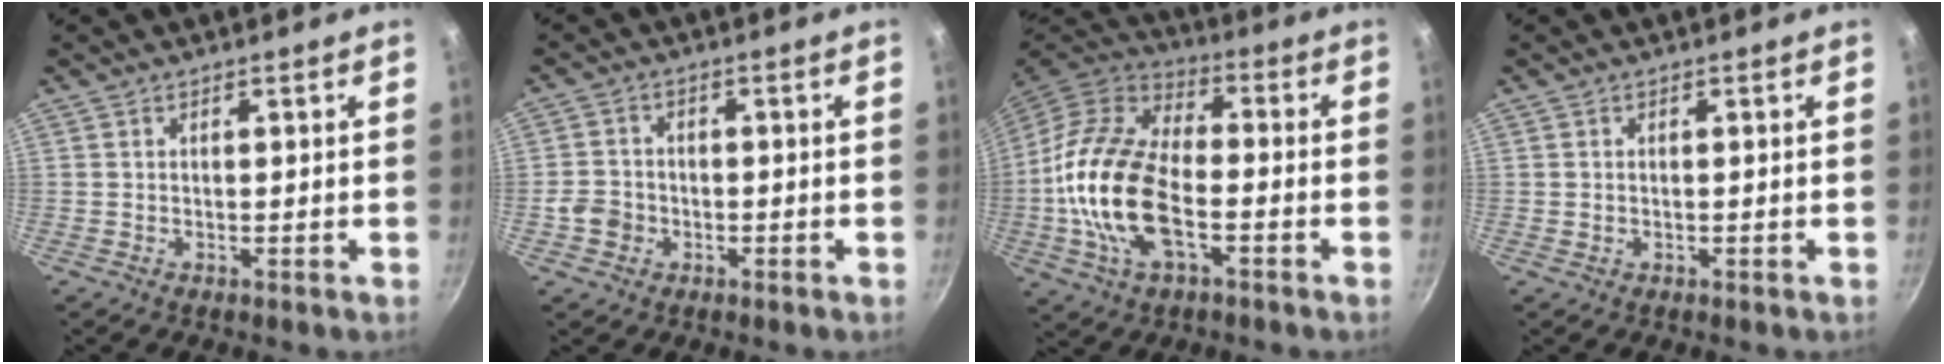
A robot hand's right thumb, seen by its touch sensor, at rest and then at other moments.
{"total": 4.2, "force": [-1.4, 3.7, 1.6], "torque": [-0.014, 0.014, -0.027]}
{"total": 20.6, "force": [-4.3, 10.9, 16.9], "torque": [-0.341, 0.022, -0.083]}
{"total": 0.6, "force": [0.0, 0.5, 0.3], "torque": [-0.008, 0.004, 0.002]}